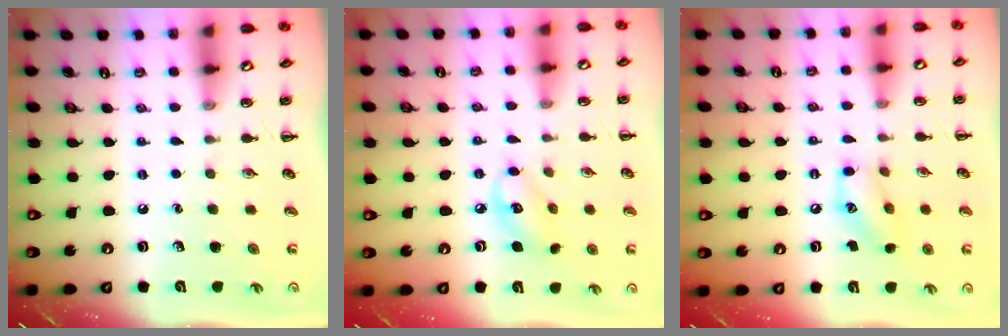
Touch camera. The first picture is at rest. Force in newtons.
{"total": 7.3, "press": 7.2, "slide": 1.1}
{"total": 10.0, "press": 9.9, "slide": 1.1}